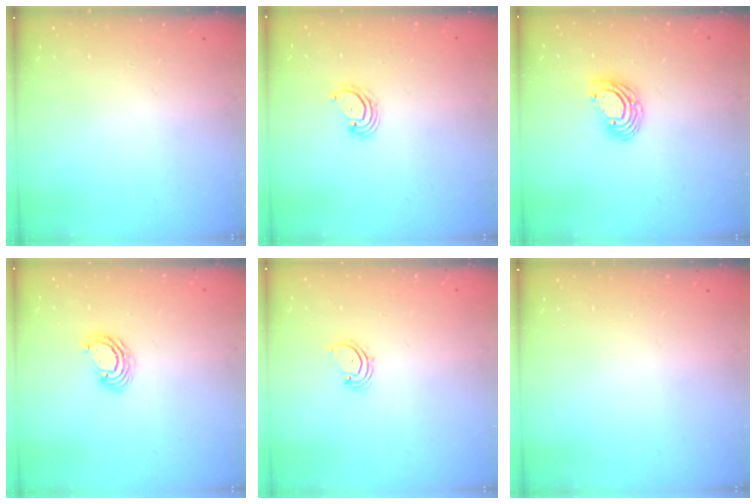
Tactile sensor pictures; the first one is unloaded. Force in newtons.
{"total": 2.8, "press": 2.8, "slide": 0.2}
{"total": 9.5, "press": 9.4, "slide": 1.6}
{"total": 4.4, "press": 4.4, "slide": 0.0}
{"total": 2.1, "press": 2.1, "slide": 0.3}
{"total": 0.0}